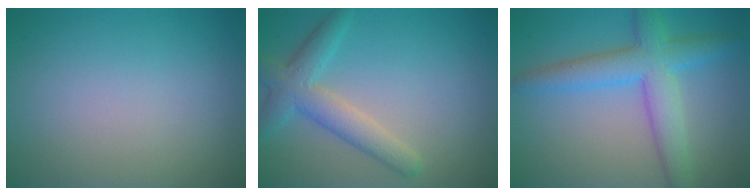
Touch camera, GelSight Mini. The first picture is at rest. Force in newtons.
{"total": 4.0, "press": 4.0, "slide": 0.3}
{"total": 5.6, "press": 5.6, "slide": 0.3}